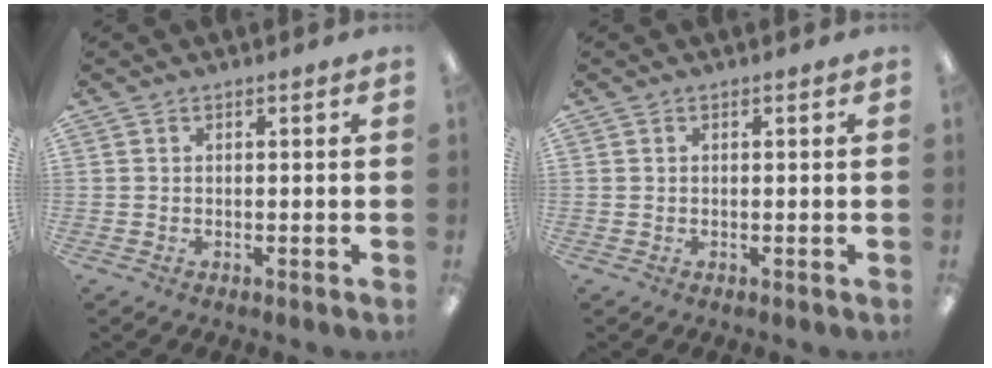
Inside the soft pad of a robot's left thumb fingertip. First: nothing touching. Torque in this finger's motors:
{"motor_torque": [0.00, 0.00, 0.00, 0.00, 0.00]}